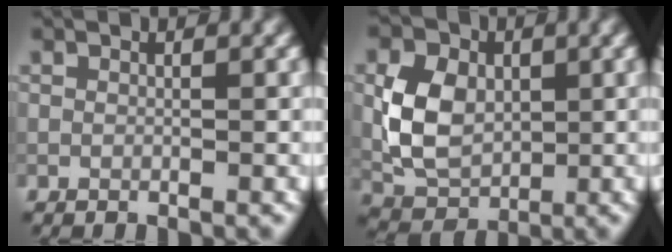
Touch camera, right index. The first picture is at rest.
{"total": 6.0, "force": [0.5, 4.4, 4.0], "torque": [-0.078, -0.001, 0.007]}